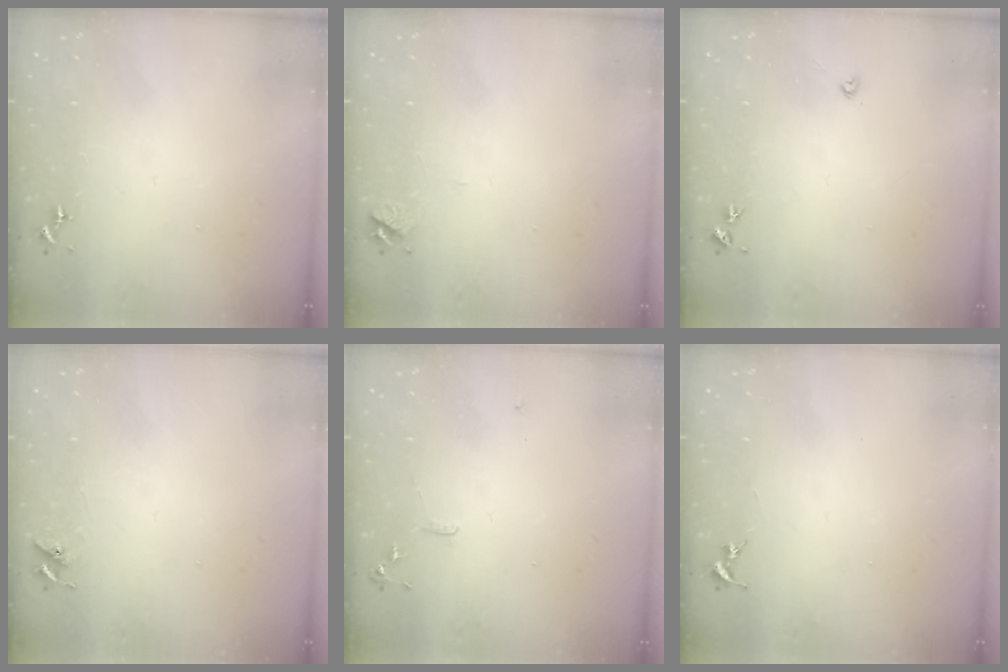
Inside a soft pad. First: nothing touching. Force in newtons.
{"total": 4.9, "press": 4.9, "slide": 0.5}
{"total": 2.2, "press": 2.2, "slide": 0.3}
{"total": 5.8, "press": 5.8, "slide": 0.7}
{"total": 6.0, "press": 6.0, "slide": 0.7}
{"total": 0.0}